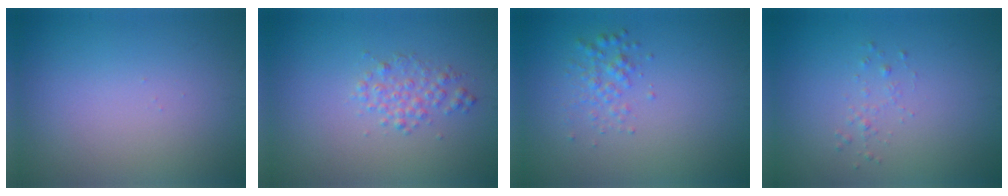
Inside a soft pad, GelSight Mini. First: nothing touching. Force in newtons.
{"total": 1.9, "press": 1.9, "slide": 0.0}
{"total": 1.7, "press": 1.7, "slide": 0.1}
{"total": 0.8, "press": 0.8, "slide": 0.0}